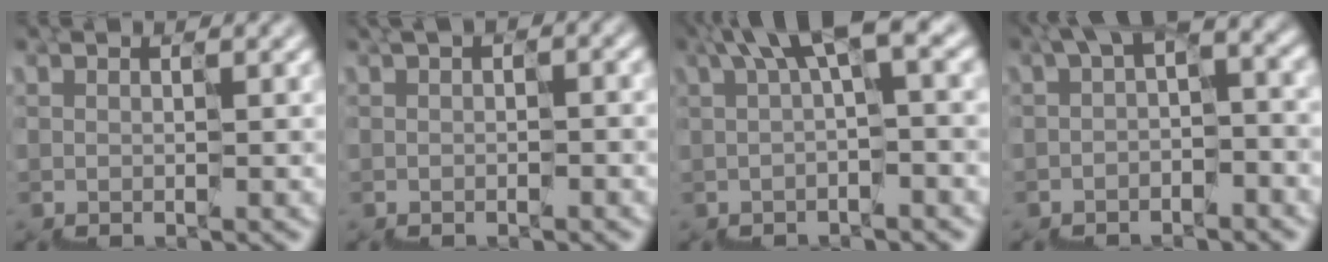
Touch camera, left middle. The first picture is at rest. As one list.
[{"total": 1.3, "force": [-0.1, 0.7, 1.1], "torque": [-0.015, 0.009, -0.006]}, {"total": 5.0, "force": [2.0, 1.2, 4.4], "torque": [-0.072, 0.018, 0.030]}, {"total": 3.7, "force": [-0.4, 1.6, 3.2], "torque": [-0.054, 0.006, -0.018]}]